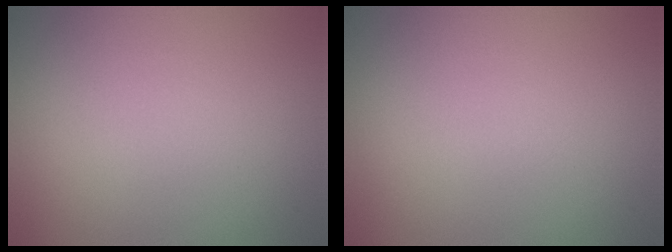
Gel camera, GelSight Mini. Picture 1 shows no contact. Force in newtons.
{"total": 0.0}